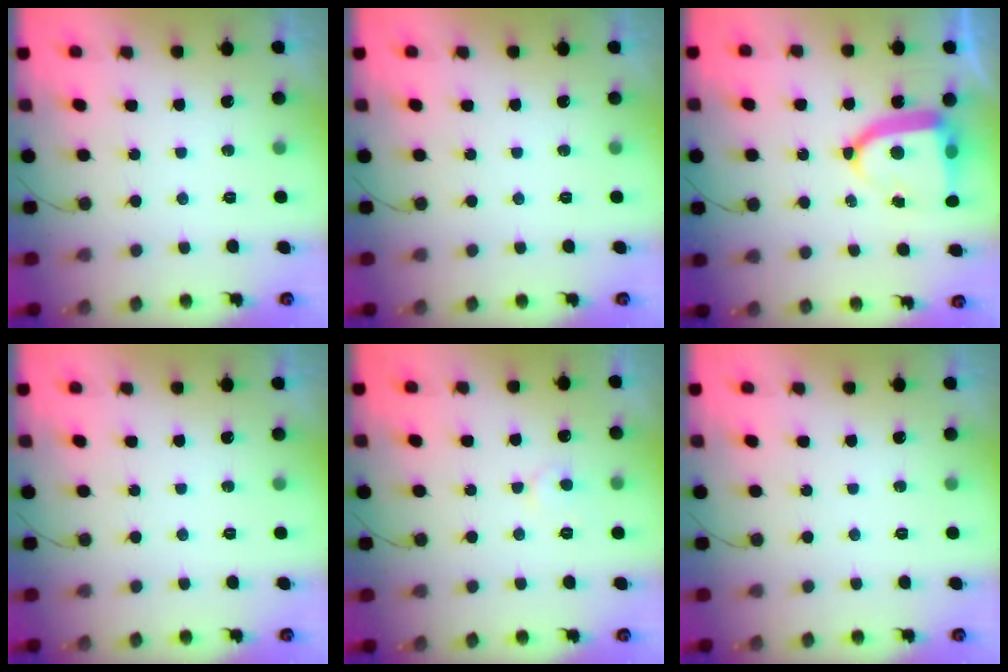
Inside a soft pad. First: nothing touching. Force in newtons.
{"total": 0.0}
{"total": 9.3, "press": 9.2, "slide": 1.0}
{"total": 0.0}
{"total": 4.1, "press": 4.1, "slide": 0.3}
{"total": 0.0}